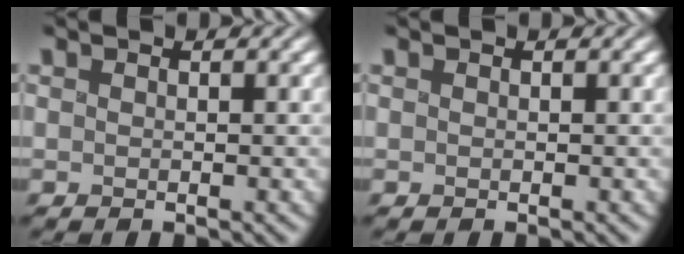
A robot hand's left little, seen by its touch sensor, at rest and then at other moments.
{"total": 0.0}